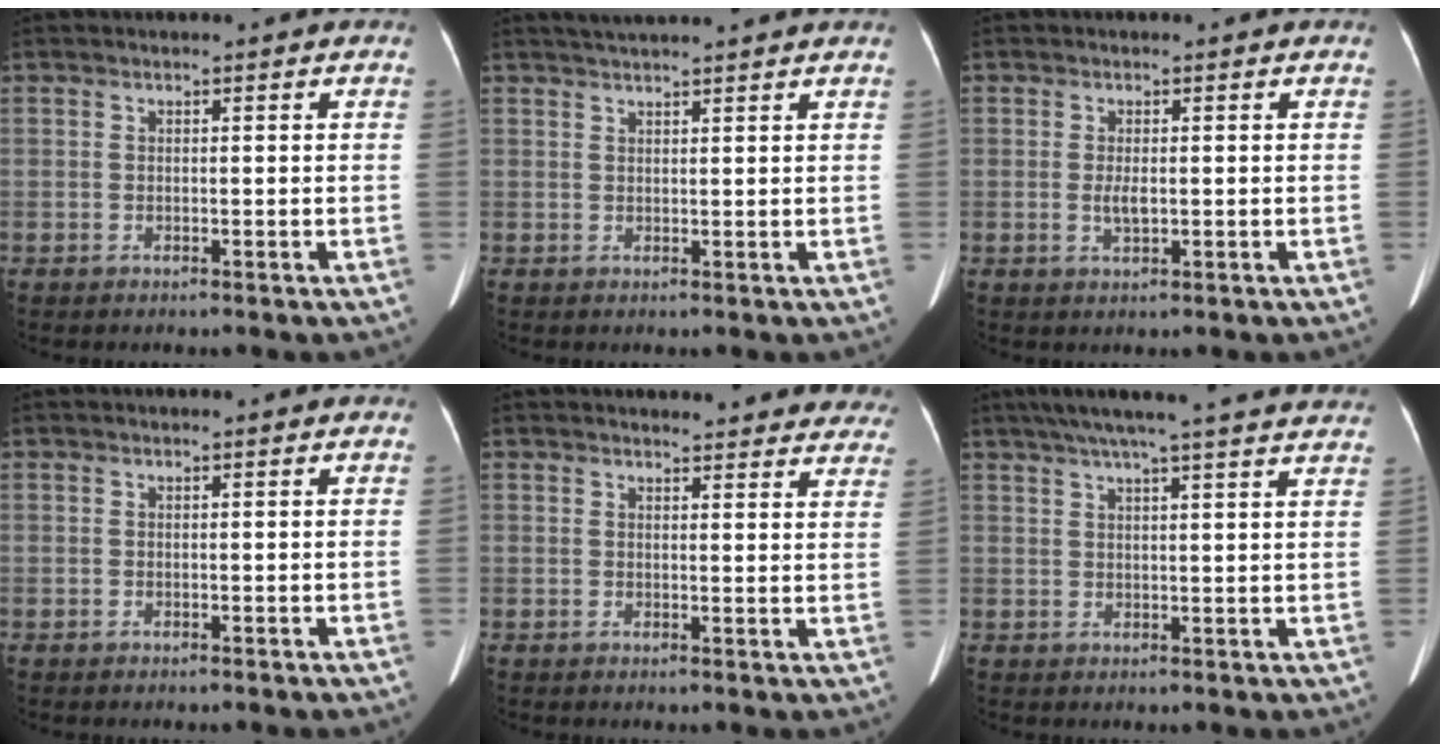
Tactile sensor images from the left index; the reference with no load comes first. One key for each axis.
{"total": 6.4, "fx": 5.8, "fy": -0.6, "fz": 2.7, "tx": -0.039, "ty": 0.032, "tz": 0.077}
{"total": 2.0, "fx": -0.2, "fy": 0.6, "fz": 1.9, "tx": -0.040, "ty": -0.002, "tz": -0.001}
{"total": 0.0}
{"total": 15.3, "fx": 14.5, "fy": 3.4, "fz": 3.6, "tx": -0.010, "ty": -0.030, "tz": 0.140}
{"total": 21.7, "fx": 18.9, "fy": 0.5, "fz": 10.6, "tx": -0.168, "ty": 0.020, "tz": 0.239}